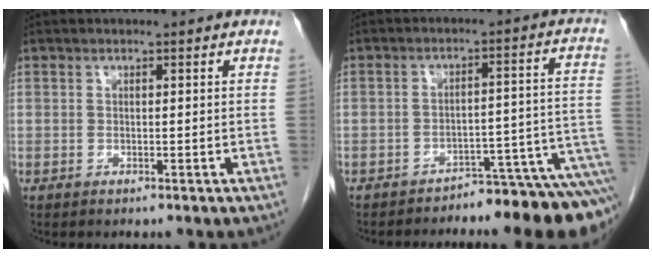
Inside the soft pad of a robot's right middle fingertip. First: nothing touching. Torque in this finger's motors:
{"motor_torque": [1.09, -1.05, 0.25, 0.05]}